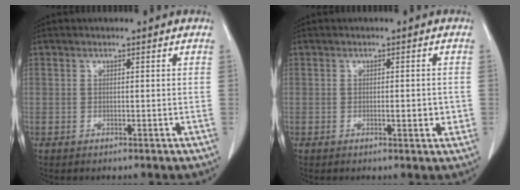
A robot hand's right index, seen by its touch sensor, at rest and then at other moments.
{"total": 2.7, "force": [-0.4, 0.9, 2.5], "torque": [-0.035, 0.000, -0.004]}